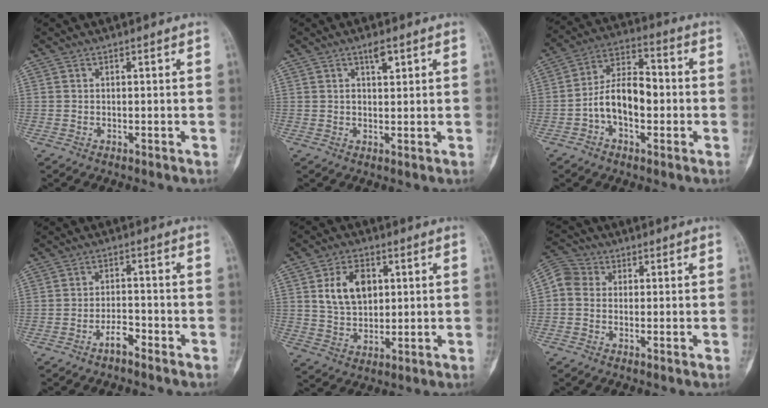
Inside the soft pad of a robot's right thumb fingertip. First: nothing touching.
{"total": 2.9, "force": [1.6, 1.1, 2.1], "torque": [-0.029, -0.008, 0.027]}
{"total": 11.4, "force": [-2.0, 6.7, 9.0], "torque": [-0.143, 0.042, -0.045]}
{"total": 3.3, "force": [-2.5, 1.1, 2.0], "torque": [-0.035, 0.021, -0.046]}
{"total": 9.8, "force": [2.7, 6.6, 6.7], "torque": [-0.094, -0.007, 0.054]}
{"total": 5.6, "force": [0.2, 4.8, 2.8], "torque": [-0.045, 0.015, -0.009]}